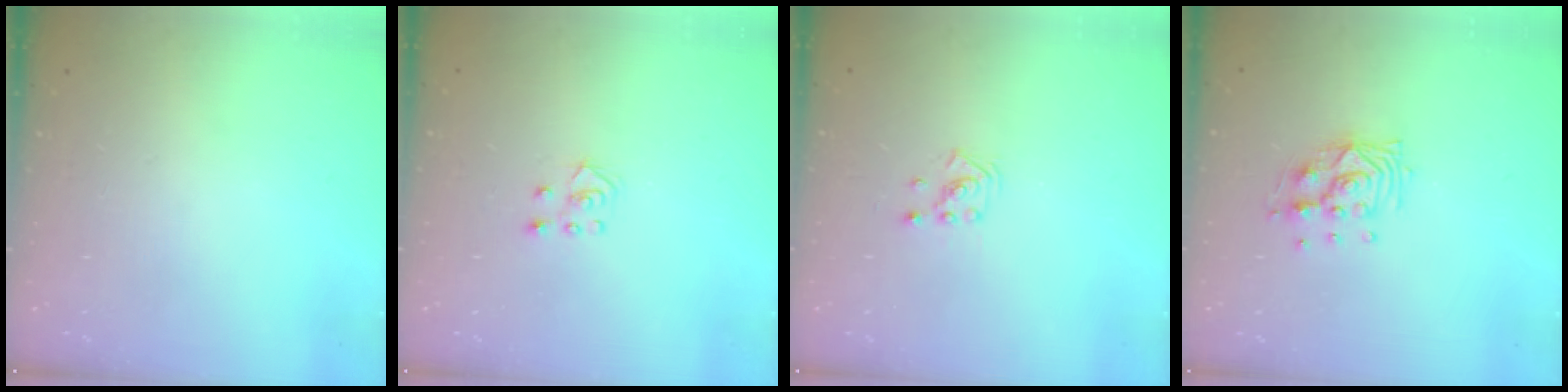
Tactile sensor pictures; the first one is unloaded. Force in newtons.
{"total": 4.0, "press": 4.0, "slide": 0.3}
{"total": 1.4, "press": 1.4, "slide": 0.1}
{"total": 9.5, "press": 9.5, "slide": 0.4}